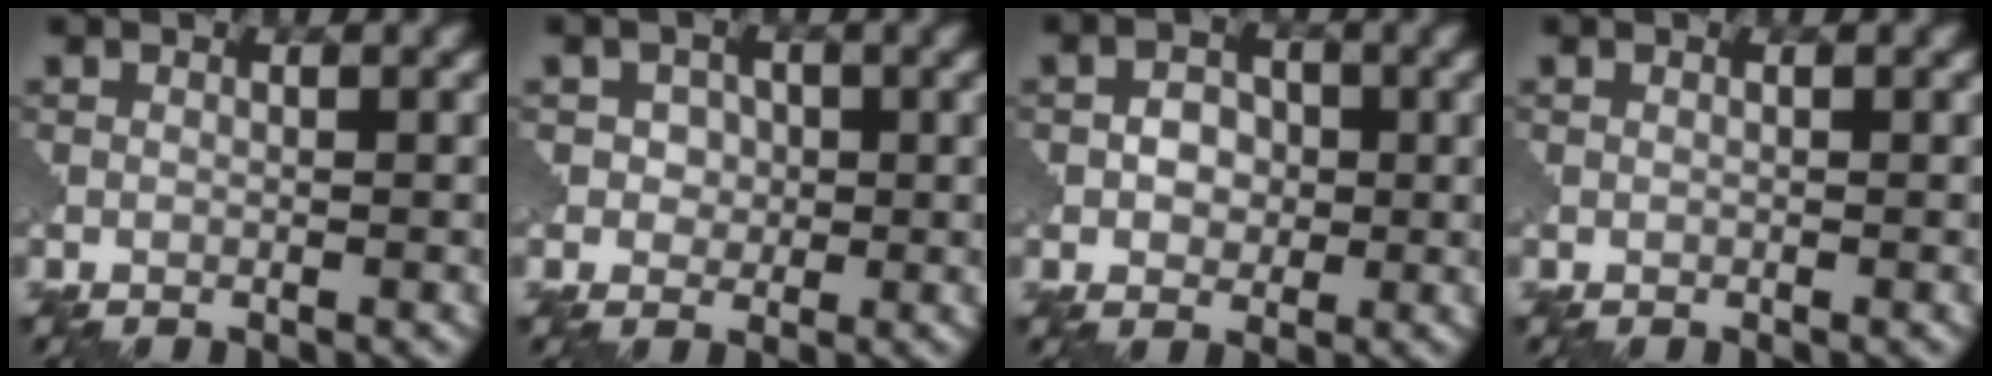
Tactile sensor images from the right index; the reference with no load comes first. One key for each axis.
{"total": 2.0, "fx": 0.3, "fy": 1.8, "fz": 0.9, "tx": -0.011, "ty": 0.004, "tz": 0.002}
{"total": 2.5, "fx": -0.1, "fy": 2.0, "fz": 1.4, "tx": -0.019, "ty": 0.003, "tz": -0.008}
{"total": 0.0}